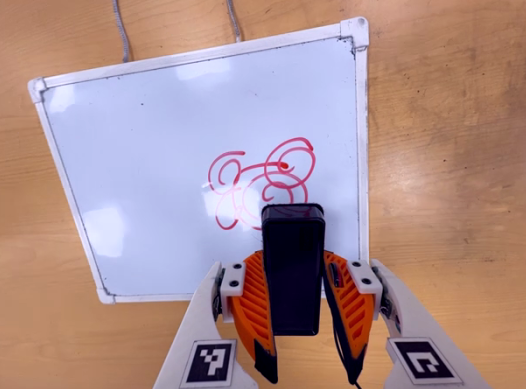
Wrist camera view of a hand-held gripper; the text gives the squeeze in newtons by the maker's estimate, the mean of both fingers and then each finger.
{"total": 4.0, "left": 2.7, "right": 5.2}